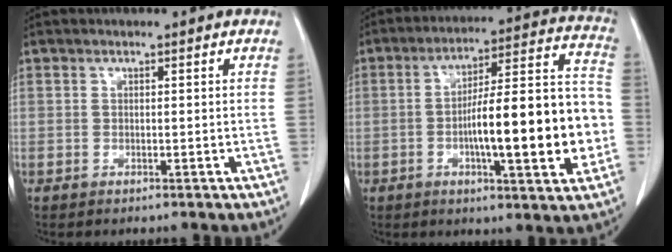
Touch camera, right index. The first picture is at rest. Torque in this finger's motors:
{"motor_torque": [1.51, -0.63, 0.94, 0.21]}